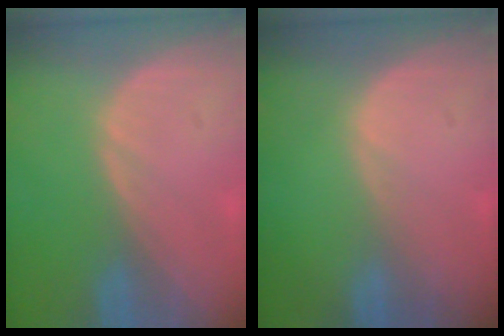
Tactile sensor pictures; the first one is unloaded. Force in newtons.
{"total": 0.0}